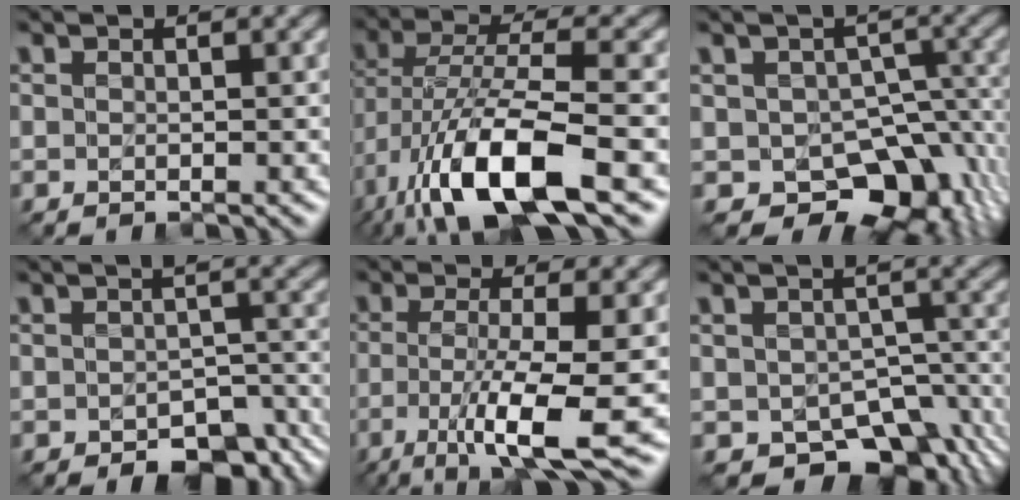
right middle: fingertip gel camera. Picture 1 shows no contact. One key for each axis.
{"total": 11.9, "fx": -5.2, "fy": 4.0, "fz": 9.9, "tx": -0.206, "ty": -0.006, "tz": -0.101}
{"total": 8.6, "fx": -3.3, "fy": 5.8, "fz": 5.4, "tx": -0.064, "ty": -0.022, "tz": -0.045}
{"total": 5.5, "fx": -3.1, "fy": 2.9, "fz": 3.4, "tx": -0.035, "ty": -0.017, "tz": -0.034}
{"total": 7.8, "fx": -2.2, "fy": 1.4, "fz": 7.4, "tx": -0.129, "ty": -0.011, "tz": -0.045}
{"total": 7.9, "fx": -3.9, "fy": 4.7, "fz": 5.0, "tx": -0.069, "ty": -0.025, "tz": -0.050}